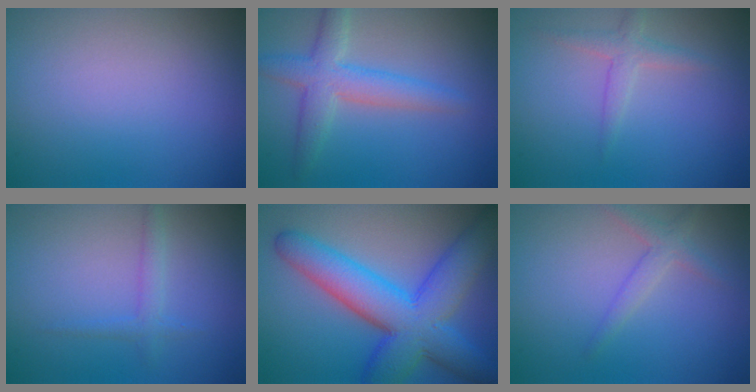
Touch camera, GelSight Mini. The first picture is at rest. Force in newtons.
{"total": 3.9, "press": 3.9, "slide": 0.2}
{"total": 1.7, "press": 1.7, "slide": 0.1}
{"total": 1.4, "press": 1.4, "slide": 0.0}
{"total": 9.5, "press": 9.5, "slide": 0.2}
{"total": 1.8, "press": 1.8, "slide": 0.1}